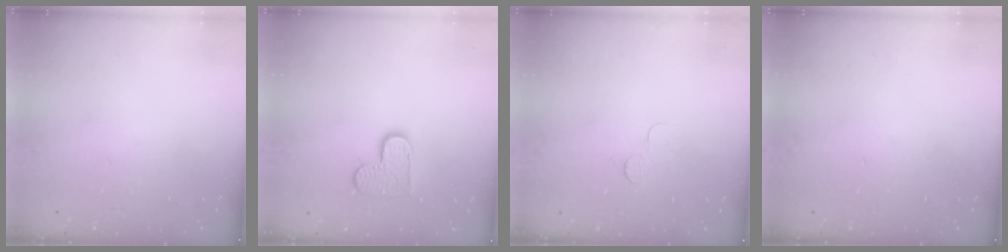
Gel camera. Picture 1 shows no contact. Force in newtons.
{"total": 8.3, "press": 8.2, "slide": 0.5}
{"total": 3.0, "press": 2.9, "slide": 0.3}
{"total": 0.0}